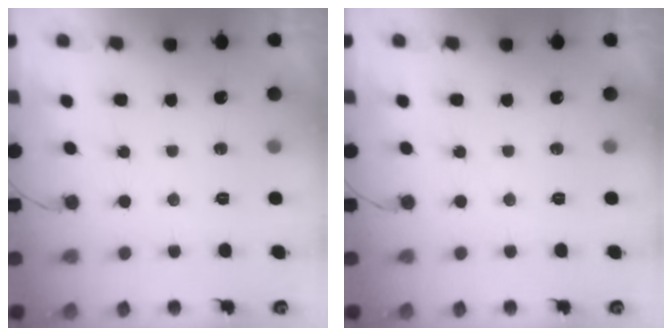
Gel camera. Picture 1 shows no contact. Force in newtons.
{"total": 0.0}